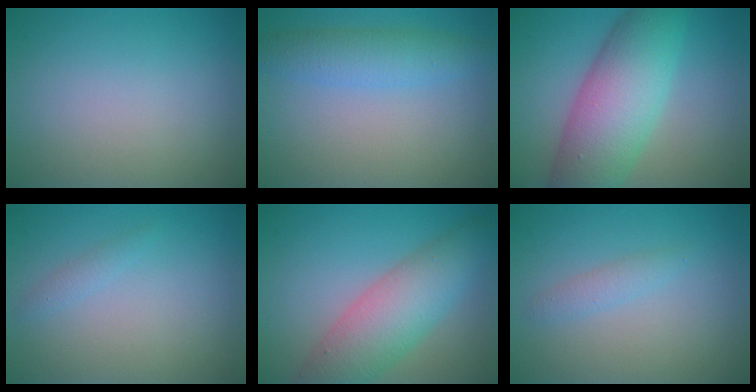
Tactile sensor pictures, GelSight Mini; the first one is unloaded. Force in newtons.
{"total": 3.6, "press": 3.6, "slide": 0.1}
{"total": 9.5, "press": 9.5, "slide": 0.1}
{"total": 0.8, "press": 0.8, "slide": 0.1}
{"total": 7.0, "press": 7.0, "slide": 0.2}
{"total": 1.3, "press": 1.3, "slide": 0.0}